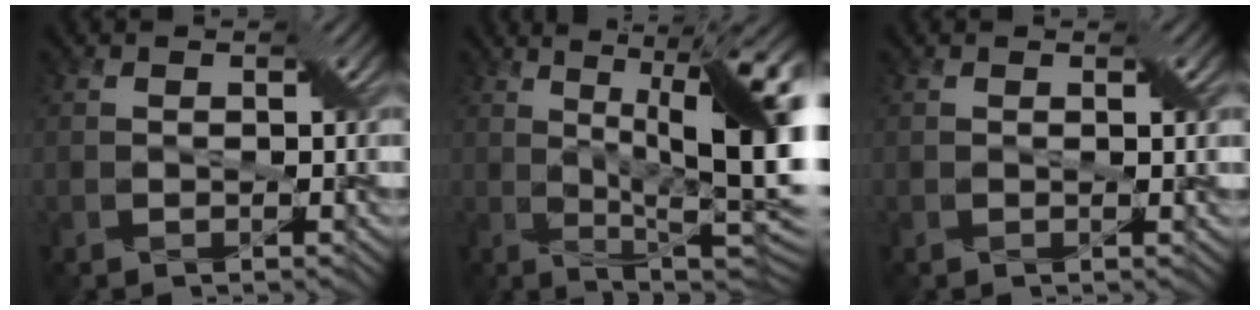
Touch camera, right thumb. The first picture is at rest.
{"total": 17.7, "force": [3.1, 5.3, 16.6], "torque": [-0.225, 0.031, 0.046]}
{"total": 1.0, "force": [0.4, 0.0, 0.9], "torque": [-0.015, 0.001, 0.005]}